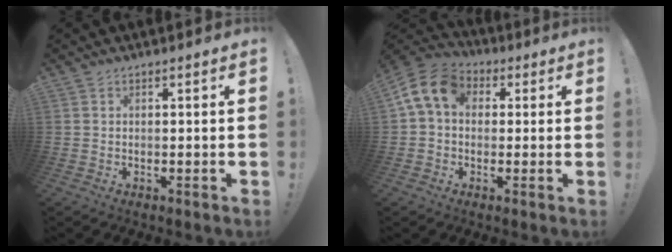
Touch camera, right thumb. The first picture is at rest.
{"total": 11.4, "force": [2.6, 8.2, 7.4], "torque": [-0.145, 0.013, 0.055]}